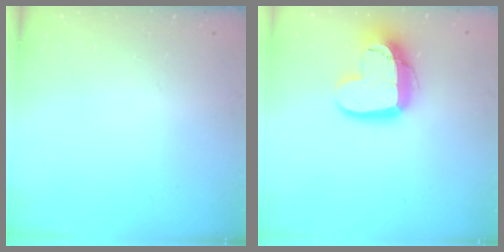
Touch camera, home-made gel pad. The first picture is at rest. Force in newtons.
{"total": 15.3, "press": 15.2, "slide": 1.2}